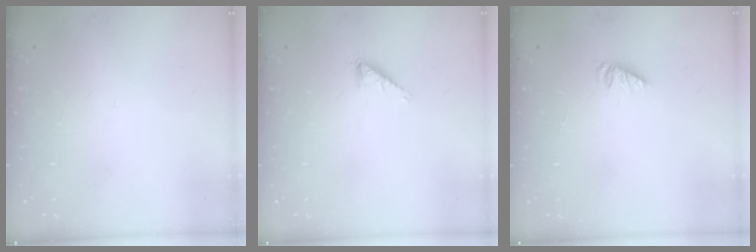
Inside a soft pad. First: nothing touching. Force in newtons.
{"total": 0.5, "press": 0.5, "slide": 0.1}
{"total": 1.6, "press": 1.6, "slide": 0.2}